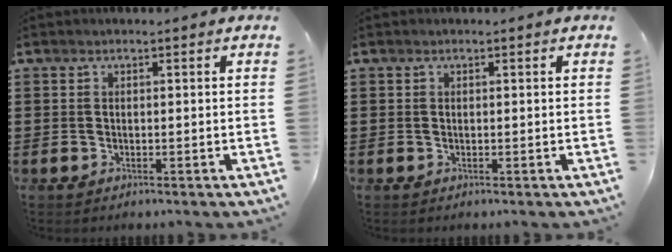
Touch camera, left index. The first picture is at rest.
{"total": 0.0}